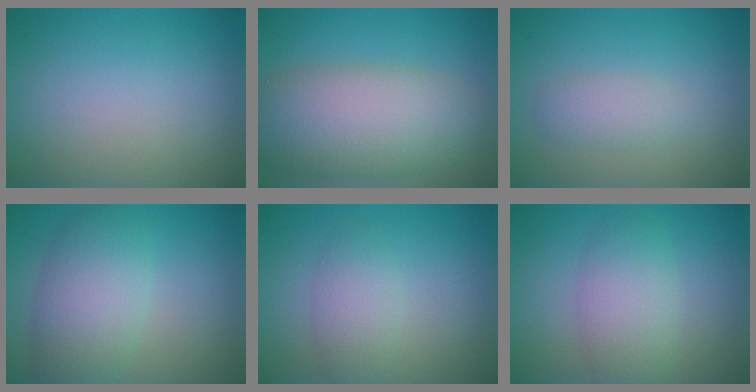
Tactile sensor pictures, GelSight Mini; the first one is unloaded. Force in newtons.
{"total": 9.2, "press": 9.2, "slide": 0.5}
{"total": 2.1, "press": 2.1, "slide": 0.0}
{"total": 6.1, "press": 6.1, "slide": 0.3}
{"total": 2.6, "press": 2.6, "slide": 0.1}
{"total": 4.4, "press": 4.4, "slide": 0.2}